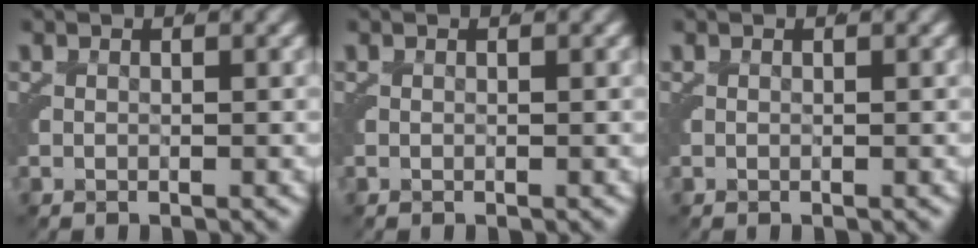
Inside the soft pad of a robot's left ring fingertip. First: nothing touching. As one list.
[{"total": 0.0}, {"total": 0.0}]